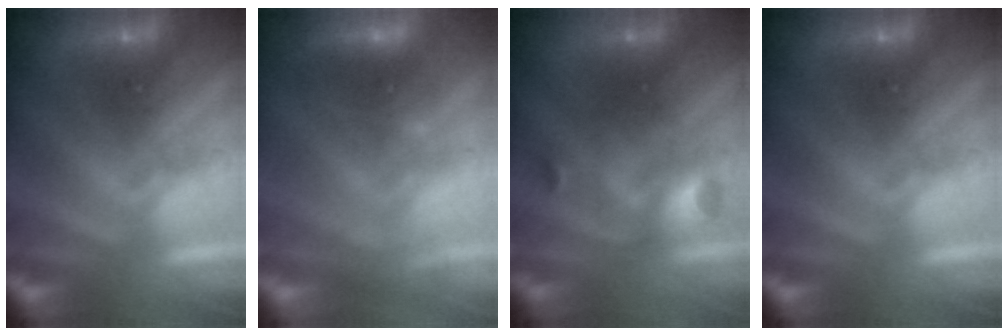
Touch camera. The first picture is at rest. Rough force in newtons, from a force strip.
{"total": 3.4}
{"total": 2.9}
{"total": 0.0}